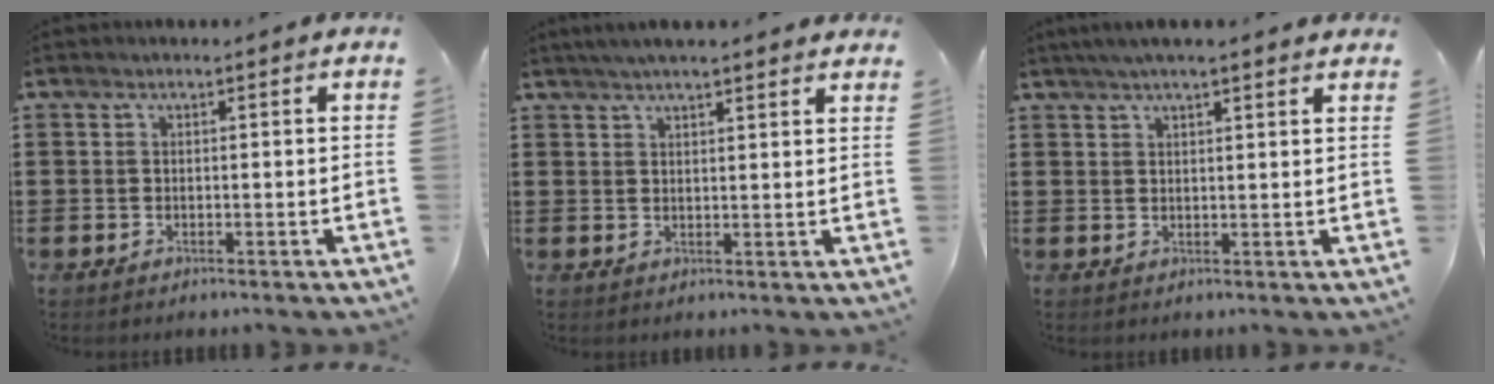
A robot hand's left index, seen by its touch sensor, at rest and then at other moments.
{"total": 2.8, "force": [2.6, -0.1, 1.0], "torque": [-0.027, -0.002, 0.048]}
{"total": 2.8, "force": [2.4, 0.0, 1.4], "torque": [-0.034, 0.001, 0.044]}